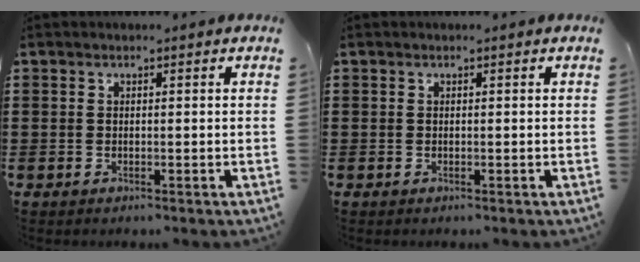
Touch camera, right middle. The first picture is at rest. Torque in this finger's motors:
{"motor_torque": [-0.21, -0.17, -0.02, 0.01]}